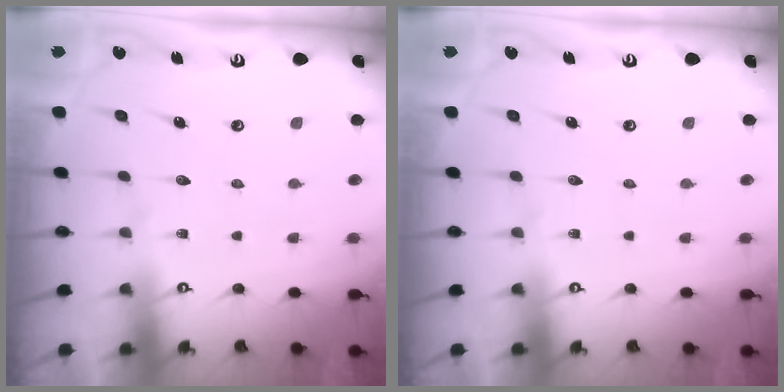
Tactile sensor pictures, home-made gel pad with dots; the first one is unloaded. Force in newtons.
{"total": 0.0}